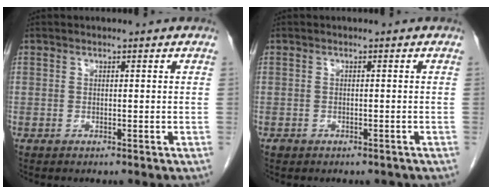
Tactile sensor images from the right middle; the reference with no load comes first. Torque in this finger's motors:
{"motor_torque": [-0.21, -0.17, 0.00, 0.00]}